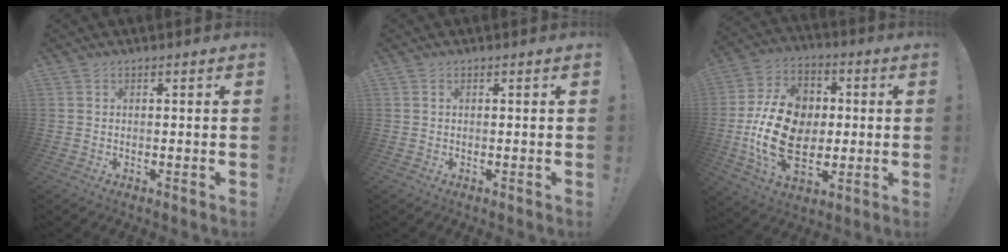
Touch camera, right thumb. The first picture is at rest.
{"total": 0.0}
{"total": 22.5, "force": [-2.1, 16.1, 15.5], "torque": [-0.287, 0.018, -0.024]}